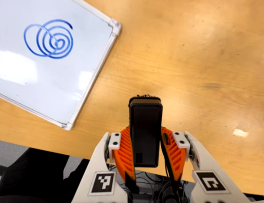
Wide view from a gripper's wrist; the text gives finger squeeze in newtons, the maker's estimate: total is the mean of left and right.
{"total": 5.8, "left": 3.8, "right": 7.8}